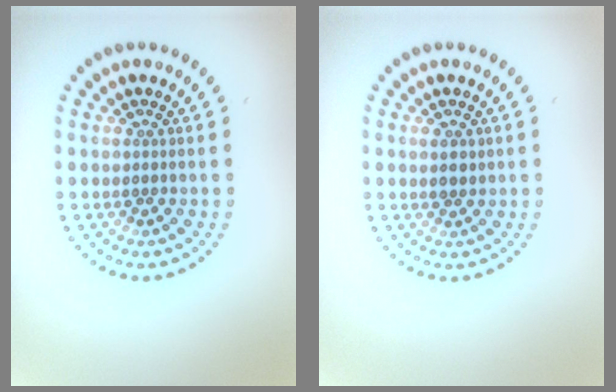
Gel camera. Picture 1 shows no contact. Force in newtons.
{"total": 1.2, "press": 1.2, "slide": 0.4}